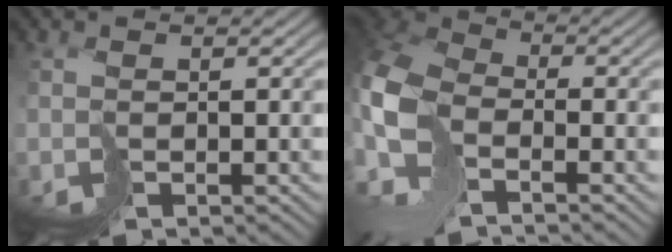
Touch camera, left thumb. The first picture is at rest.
{"total": 9.2, "force": [-2.8, 6.1, 6.3], "torque": [-0.164, 0.001, -0.068]}